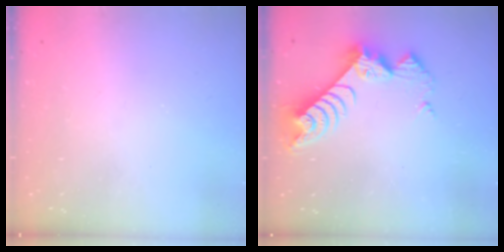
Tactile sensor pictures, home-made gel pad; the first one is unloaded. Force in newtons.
{"total": 9.4, "press": 9.4, "slide": 0.7}